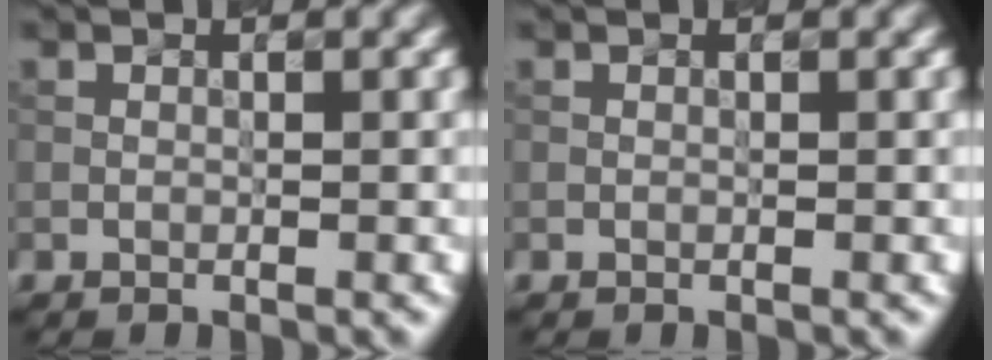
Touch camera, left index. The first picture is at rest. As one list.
[{"total": 0.0}]